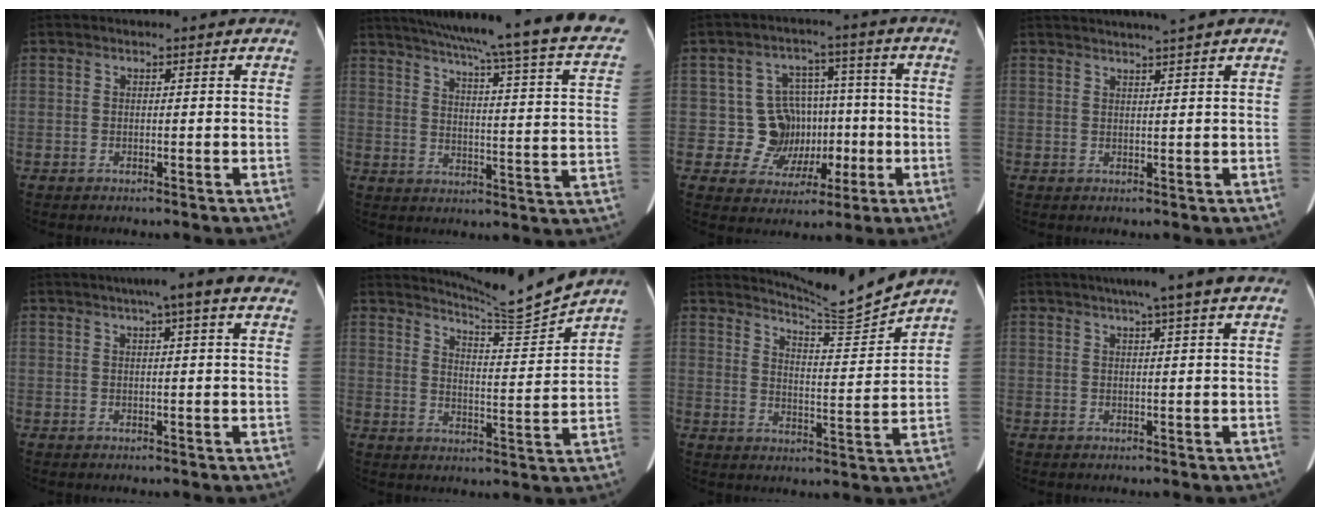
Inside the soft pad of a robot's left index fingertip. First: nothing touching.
{"total": 29.2, "force": [24.0, 1.1, 16.6], "torque": [-0.217, -0.047, 0.291]}
{"total": 8.5, "force": [-0.8, 8.3, 1.6], "torque": [-0.014, 0.036, -0.003]}
{"total": 5.3, "force": [4.5, -1.3, 2.5], "torque": [-0.032, 0.013, 0.064]}
{"total": 8.6, "force": [6.1, 0.6, 6.0], "torque": [-0.077, 0.031, 0.066]}
{"total": 9.1, "force": [8.7, -2.6, 0.7], "torque": [-0.031, -0.053, 0.142]}
{"total": 8.8, "force": [8.4, -2.4, 0.4], "torque": [-0.027, -0.051, 0.139]}
{"total": 6.4, "force": [4.6, -0.6, 4.4], "torque": [-0.068, 0.023, 0.062]}